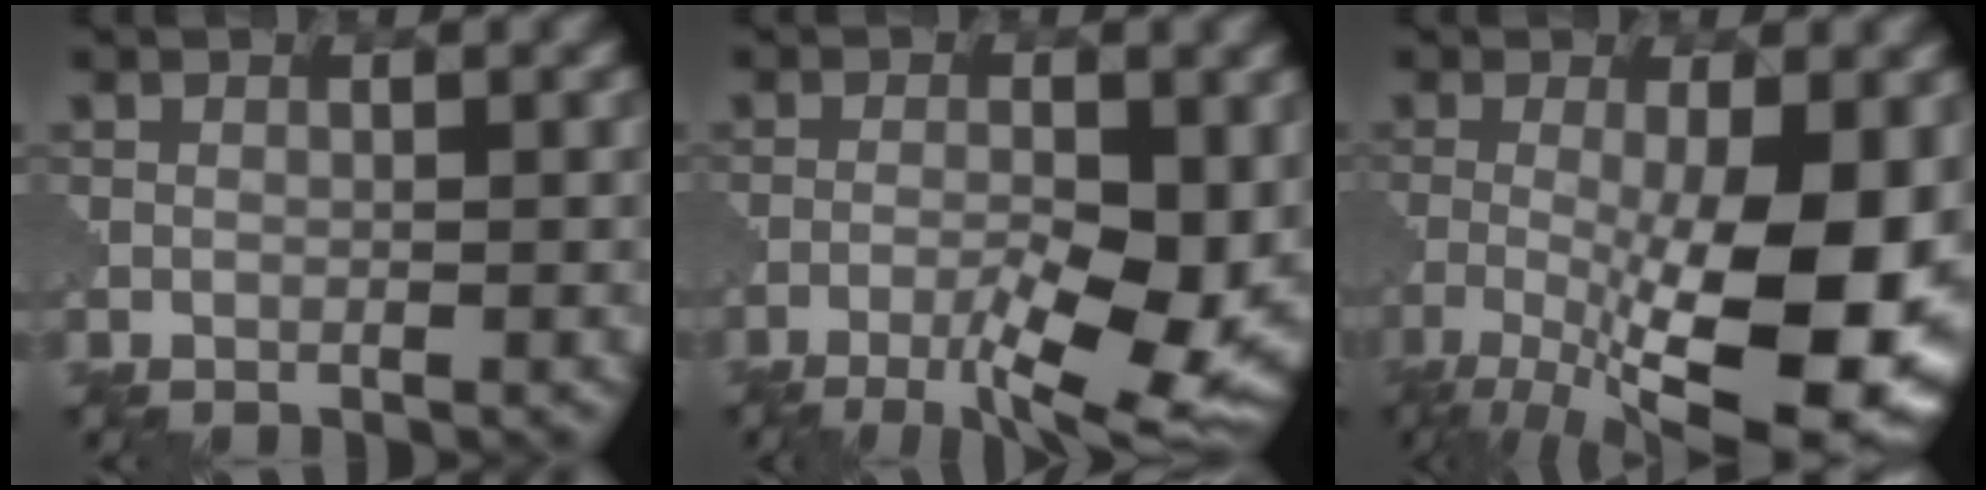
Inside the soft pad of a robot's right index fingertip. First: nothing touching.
{"total": 8.9, "force": [-3.5, 2.6, 7.8], "torque": [-0.130, -0.011, -0.051]}
{"total": 13.6, "force": [-3.4, 4.1, 12.5], "torque": [-0.193, -0.017, -0.046]}